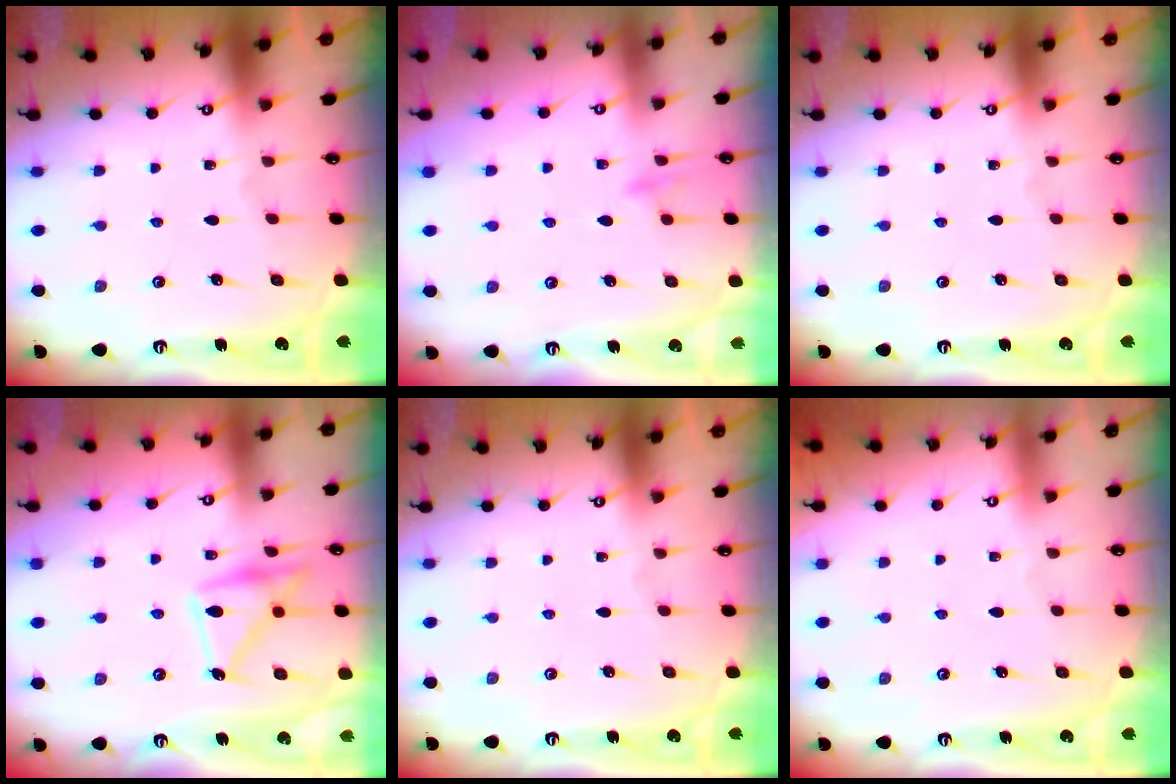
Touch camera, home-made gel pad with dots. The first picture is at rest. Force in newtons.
{"total": 7.4, "press": 7.4, "slide": 0.7}
{"total": 0.0}
{"total": 18.0, "press": 18.0, "slide": 1.1}
{"total": 0.0}
{"total": 3.9, "press": 3.9, "slide": 0.0}